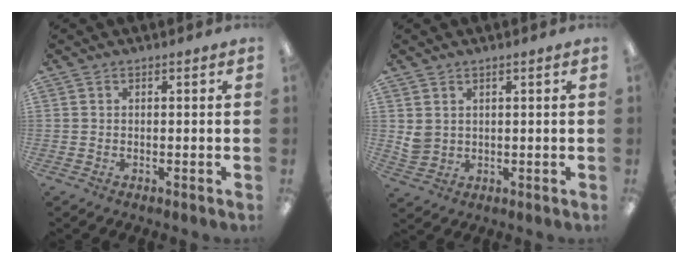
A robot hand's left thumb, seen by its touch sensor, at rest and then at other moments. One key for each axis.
{"total": 3.4, "fx": 1.9, "fy": 2.7, "fz": 0.8, "tx": -0.014, "ty": -0.004, "tz": 0.035}